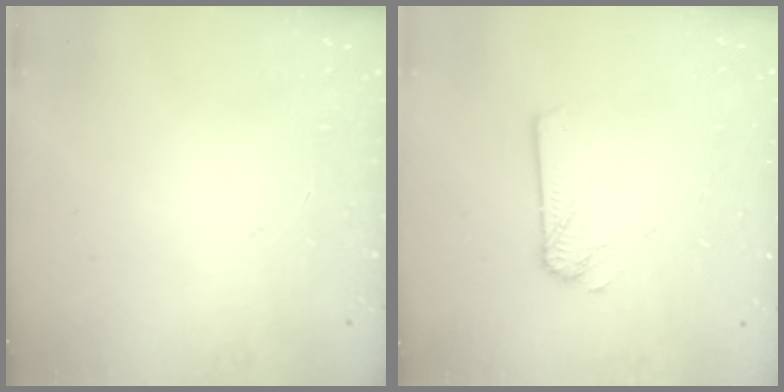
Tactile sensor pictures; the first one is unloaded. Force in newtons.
{"total": 2.1, "press": 2.1, "slide": 0.0}